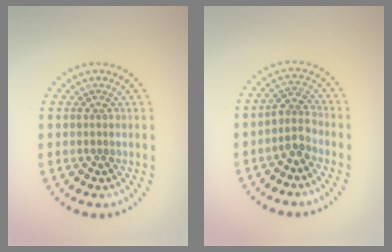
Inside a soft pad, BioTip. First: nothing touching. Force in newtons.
{"total": 2.4, "press": 2.0, "slide": 1.3}